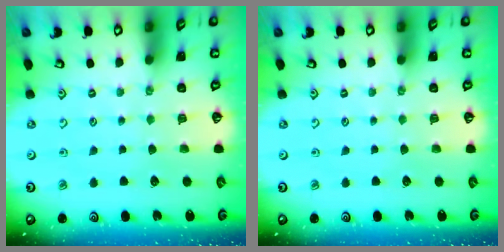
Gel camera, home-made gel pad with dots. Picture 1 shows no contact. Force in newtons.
{"total": 0.0}